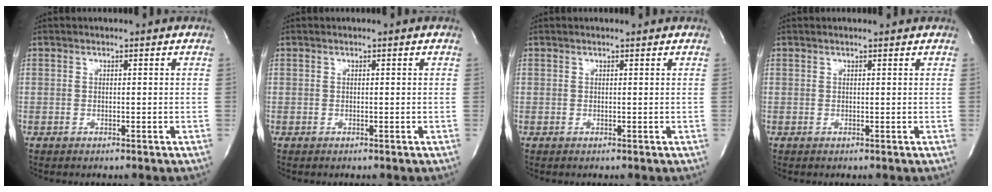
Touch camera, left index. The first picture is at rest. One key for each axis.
{"total": 0.0}
{"total": 0.8, "fx": 0.7, "fy": 0.0, "fz": 0.3, "tx": -0.010, "ty": 0.006, "tz": 0.012}
{"total": 1.3, "fx": 1.2, "fy": 0.1, "fz": 0.5, "tx": -0.011, "ty": 0.009, "tz": 0.017}